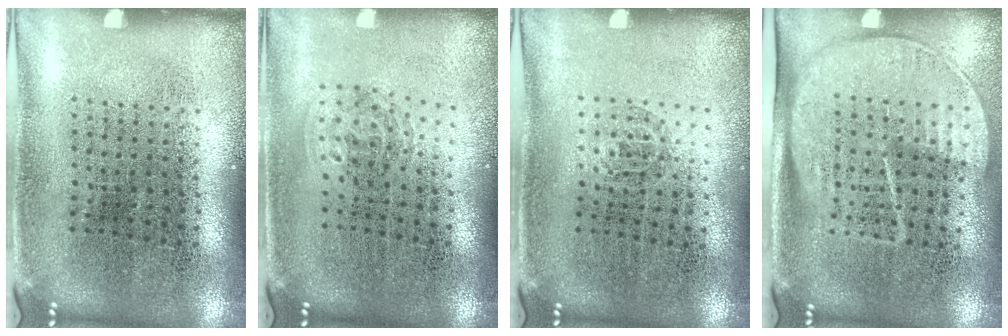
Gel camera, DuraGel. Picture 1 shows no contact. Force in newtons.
{"total": 1.0, "press": 0.6, "slide": 0.8}
{"total": 0.5, "press": 0.3, "slide": 0.4}
{"total": 1.8, "press": 1.4, "slide": 1.0}